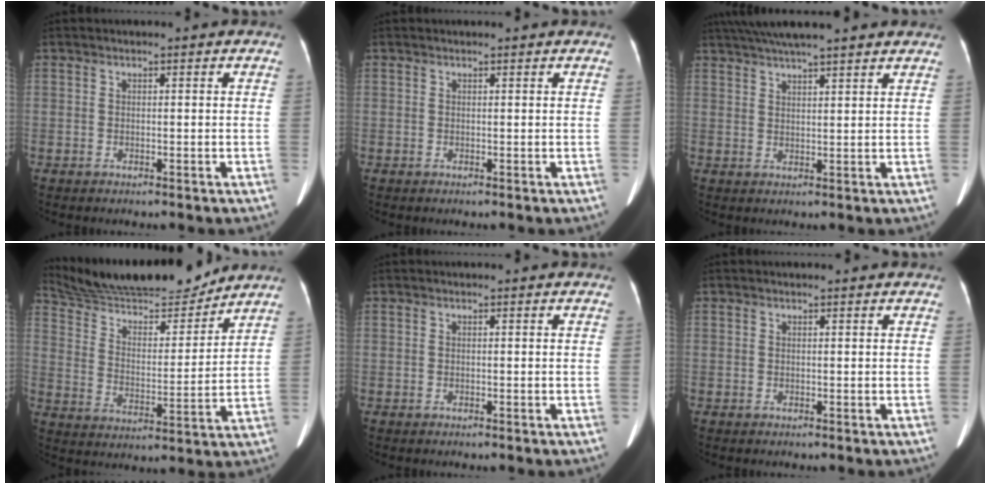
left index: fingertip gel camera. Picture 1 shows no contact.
{"total": 0.5, "force": [0.5, 0.2, 0.1], "torque": [-0.010, 0.014, 0.009]}
{"total": 15.1, "force": [12.9, 1.4, 7.6], "torque": [-0.134, 0.048, 0.184]}
{"total": 17.6, "force": [16.5, 1.9, 5.9], "torque": [-0.106, -0.009, 0.270]}
{"total": 0.0}
{"total": 0.7, "force": [0.6, 0.2, 0.2], "torque": [-0.009, 0.012, 0.010]}